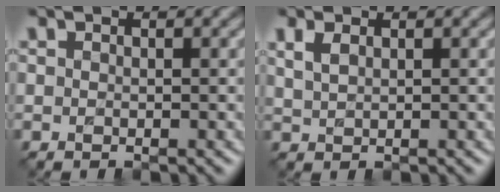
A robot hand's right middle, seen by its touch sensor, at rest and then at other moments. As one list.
[{"total": 1.6, "force": [1.0, 0.7, 1.1], "torque": [-0.027, 0.002, 0.024]}]